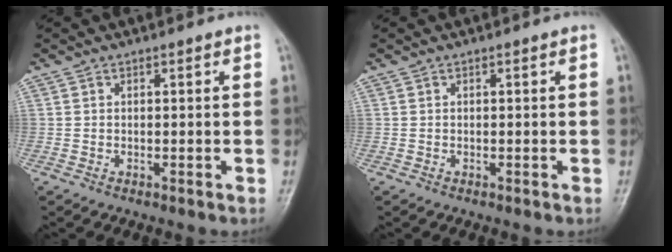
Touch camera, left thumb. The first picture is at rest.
{"total": 0.0}